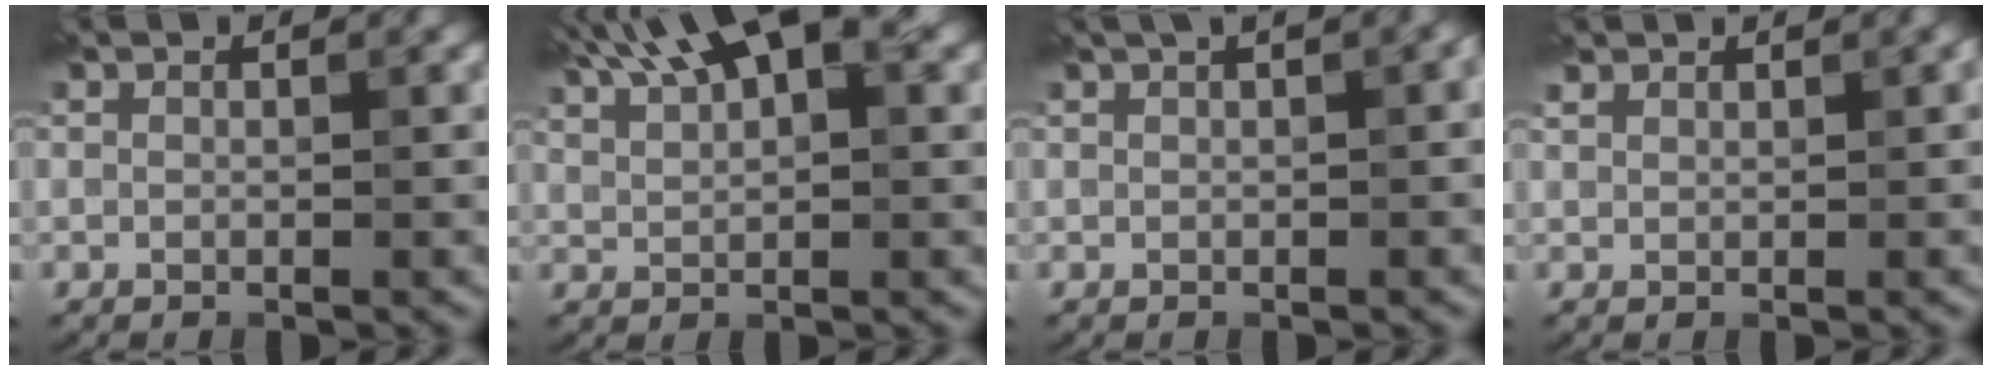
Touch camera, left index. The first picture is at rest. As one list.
[{"total": 9.7, "force": [5.5, 3.7, 7.1], "torque": [-0.122, 0.033, 0.079]}, {"total": 3.3, "force": [1.5, 1.1, 2.7], "torque": [-0.026, 0.012, 0.024]}, {"total": 1.3, "force": [1.2, 0.4, 0.3], "torque": [-0.009, 0.007, 0.029]}]